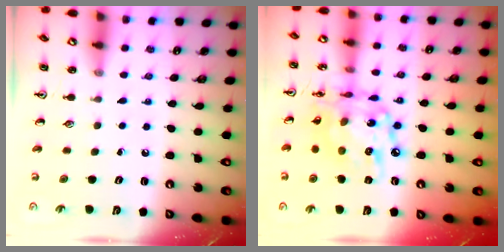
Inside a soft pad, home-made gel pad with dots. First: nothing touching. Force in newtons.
{"total": 16.0, "press": 16.0, "slide": 1.4}